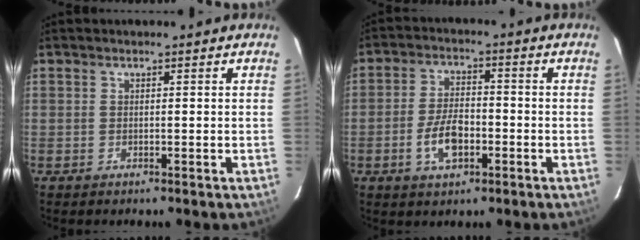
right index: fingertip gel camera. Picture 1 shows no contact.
{"total": 7.5, "force": [-2.8, 3.8, 5.8], "torque": [-0.118, 0.005, -0.047]}